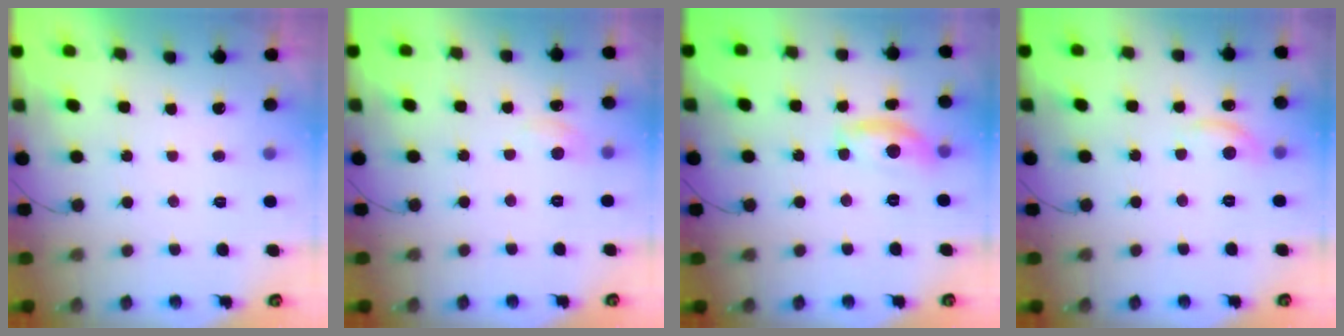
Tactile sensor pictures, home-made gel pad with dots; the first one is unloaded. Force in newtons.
{"total": 6.5, "press": 6.4, "slide": 0.7}
{"total": 10.1, "press": 10.1, "slide": 0.6}
{"total": 8.0, "press": 8.0, "slide": 0.6}